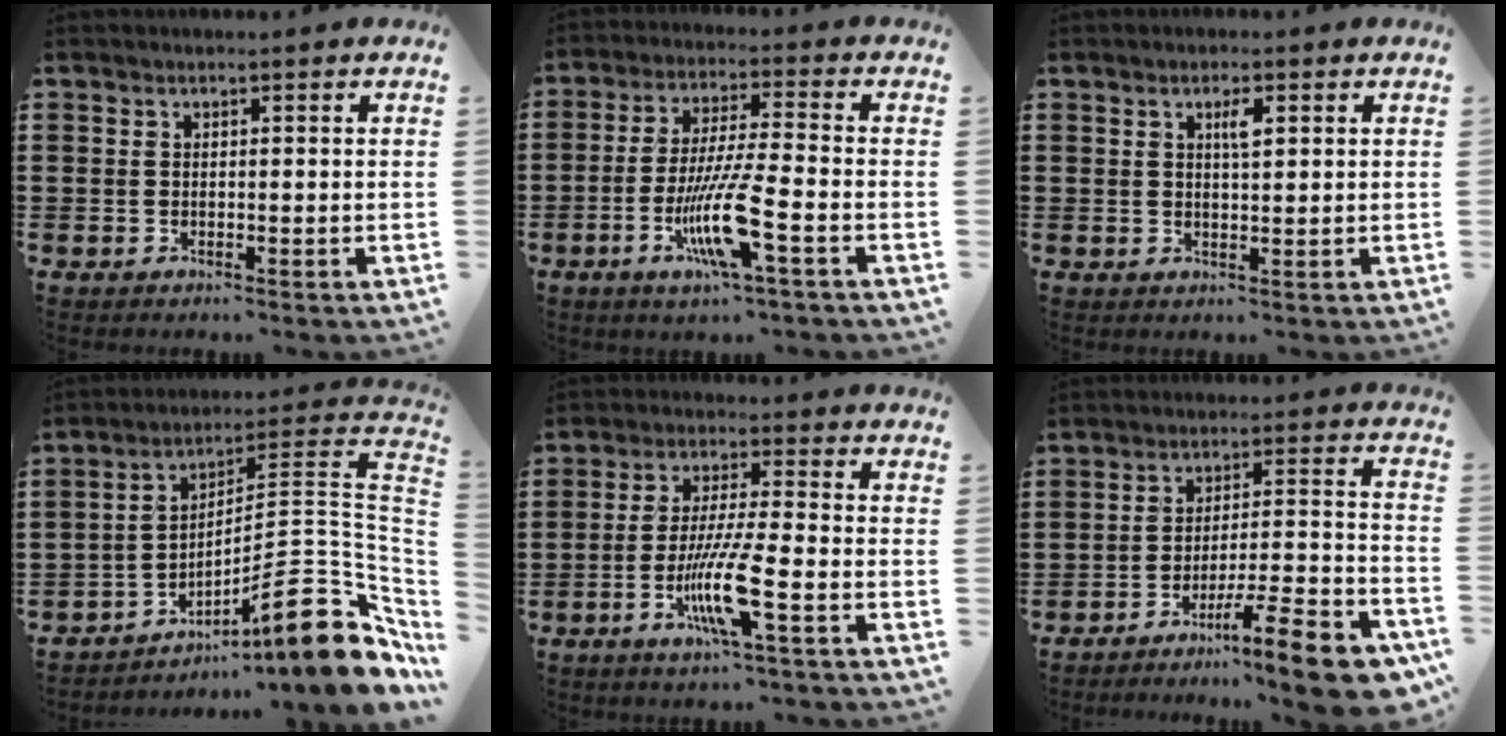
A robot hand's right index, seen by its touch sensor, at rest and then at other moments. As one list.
[{"total": 10.7, "force": [-4.2, 1.1, 9.8], "torque": [-0.199, -0.014, -0.083]}, {"total": 2.5, "force": [1.0, 0.7, 2.2], "torque": [-0.038, 0.003, 0.012]}, {"total": 14.2, "force": [-7.0, 3.0, 12.0], "torque": [-0.159, -0.006, -0.122]}, {"total": 9.3, "force": [-3.6, 0.8, 8.5], "torque": [-0.179, -0.016, -0.073]}, {"total": 11.9, "force": [-9.1, 0.9, 7.6], "torque": [-0.104, 0.026, -0.165]}]